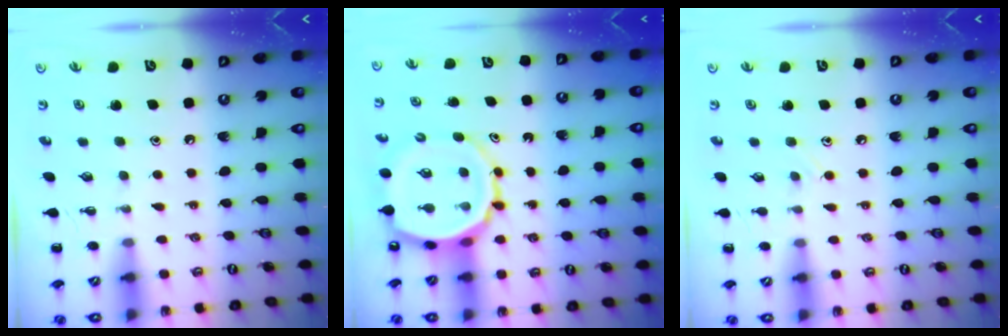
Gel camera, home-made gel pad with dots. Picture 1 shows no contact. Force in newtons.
{"total": 11.6, "press": 11.0, "slide": 3.8}
{"total": 3.6, "press": 3.4, "slide": 1.1}